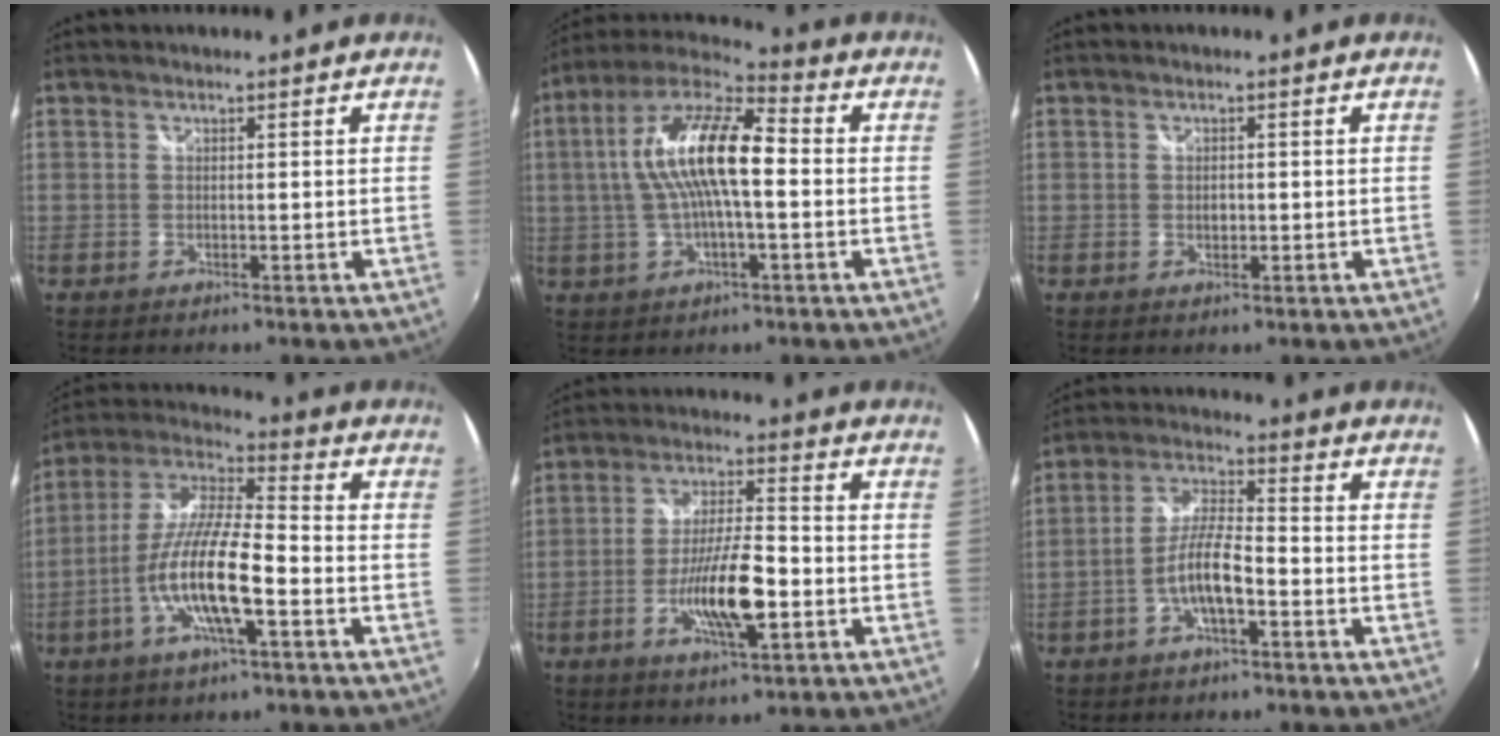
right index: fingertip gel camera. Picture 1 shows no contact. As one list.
[{"total": 15.9, "force": [0.6, 4.9, 15.1], "torque": [-0.282, 0.019, 0.000]}, {"total": 1.3, "force": [-0.2, 1.0, 0.8], "torque": [-0.013, 0.001, -0.004]}, {"total": 14.0, "force": [-5.1, 2.8, 12.8], "torque": [-0.255, -0.007, -0.099]}, {"total": 11.7, "force": [-3.8, 2.8, 10.7], "torque": [-0.207, -0.006, -0.069]}, {"total": 7.4, "force": [-3.3, 1.7, 6.4], "torque": [-0.138, 0.011, -0.060]}]